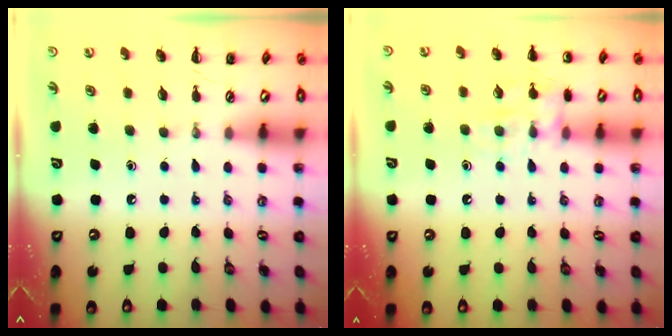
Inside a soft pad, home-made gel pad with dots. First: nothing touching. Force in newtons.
{"total": 10.5, "press": 10.5, "slide": 0.6}